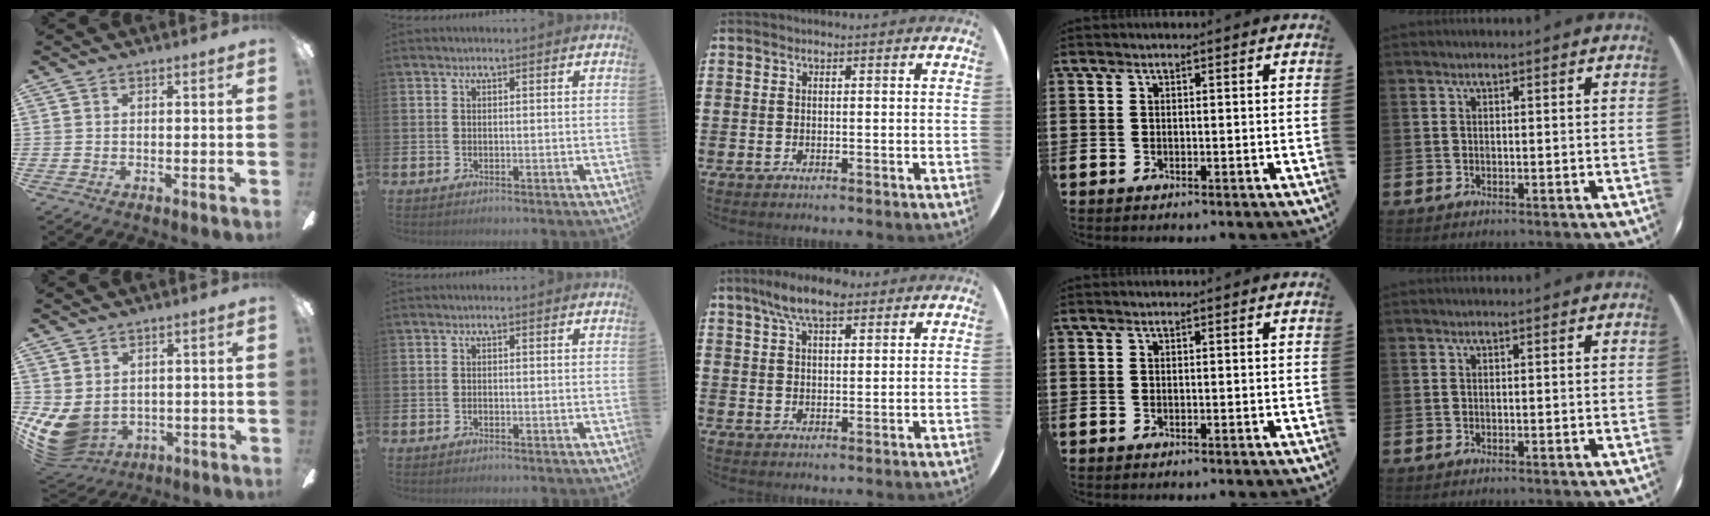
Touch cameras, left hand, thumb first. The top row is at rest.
{"thumb": {"total": 8.1, "force": [-0.8, 6.3, 5.1], "torque": [-0.142, -0.011, -0.012]}, "middle": {"total": 6.5, "force": [4.7, 2.2, 3.9], "torque": [-0.078, 0.002, 0.082]}}